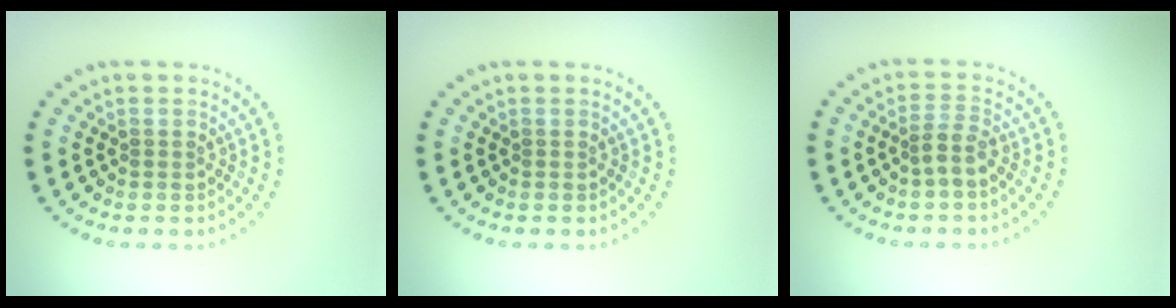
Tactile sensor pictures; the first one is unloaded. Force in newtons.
{"total": 0.0}
{"total": 1.9, "press": 1.4, "slide": 1.2}